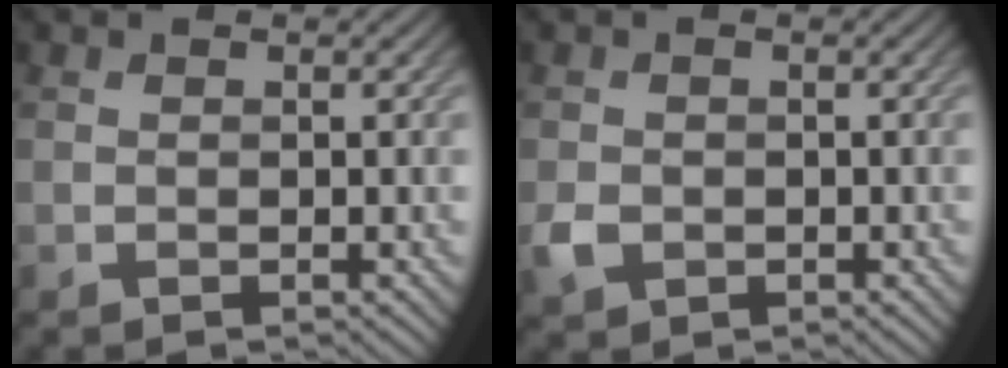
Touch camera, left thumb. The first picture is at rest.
{"total": 2.3, "force": [-0.8, 1.9, 1.1], "torque": [-0.025, -0.009, -0.017]}